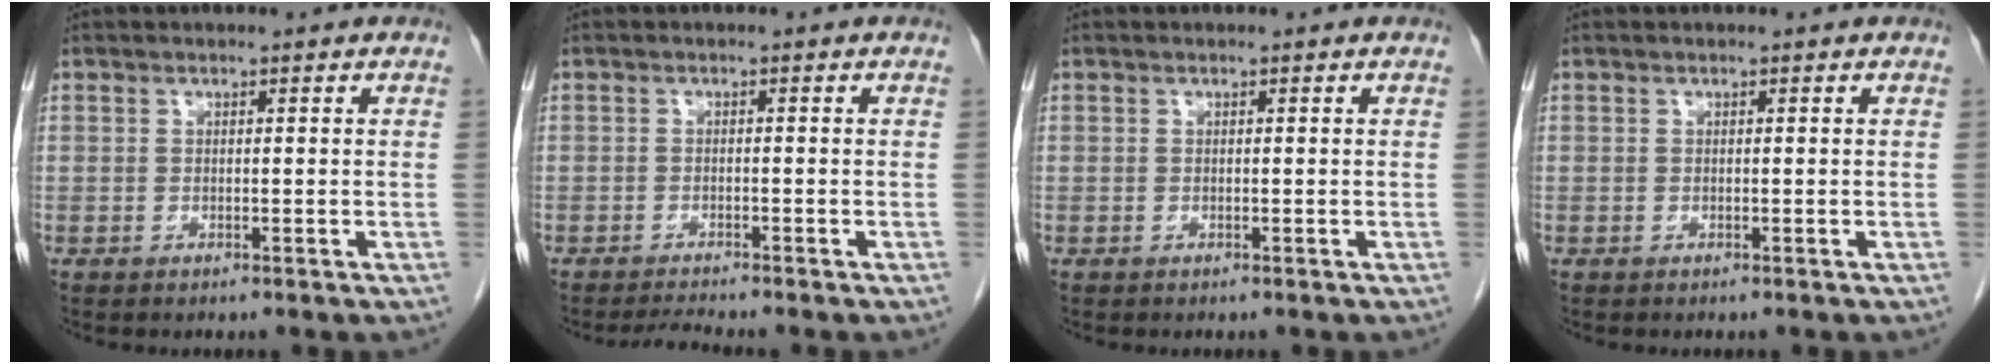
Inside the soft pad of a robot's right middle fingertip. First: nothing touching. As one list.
[{"total": 2.2, "force": [-2.0, -0.8, 0.4], "torque": [-0.017, -0.015, -0.035]}, {"total": 0.0}, {"total": 0.0}]